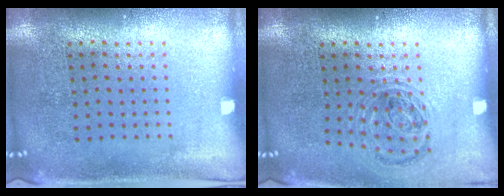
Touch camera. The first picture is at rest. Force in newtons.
{"total": 1.0, "press": 1.0, "slide": 0.1}